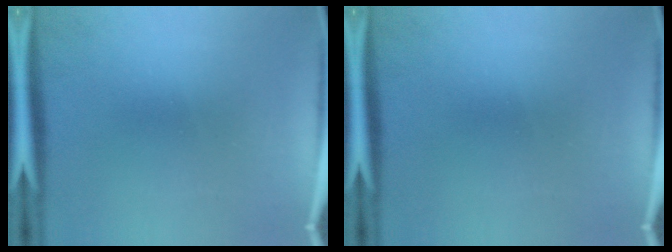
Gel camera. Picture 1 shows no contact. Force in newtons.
{"total": 0.0}